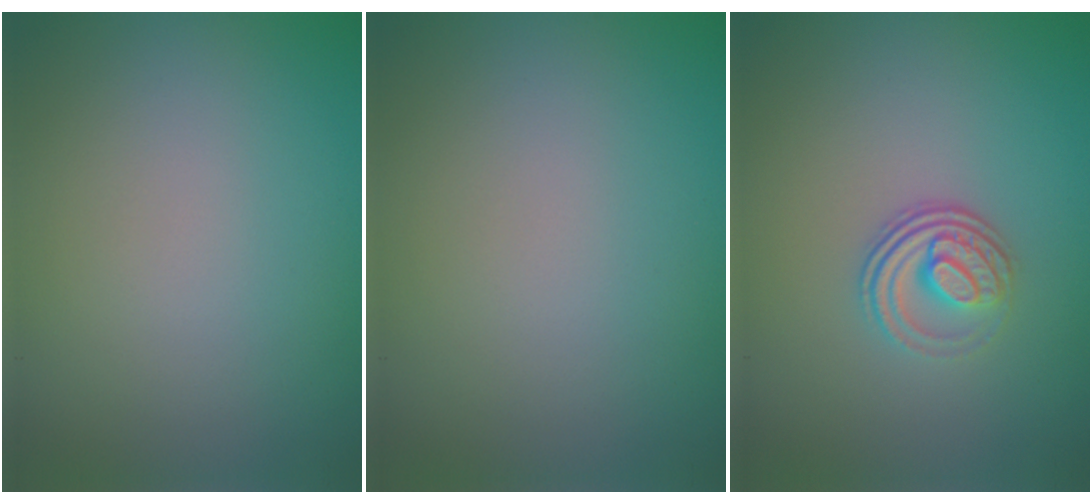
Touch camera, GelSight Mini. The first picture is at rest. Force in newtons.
{"total": 0.0}
{"total": 3.3, "press": 2.4, "slide": 2.2}